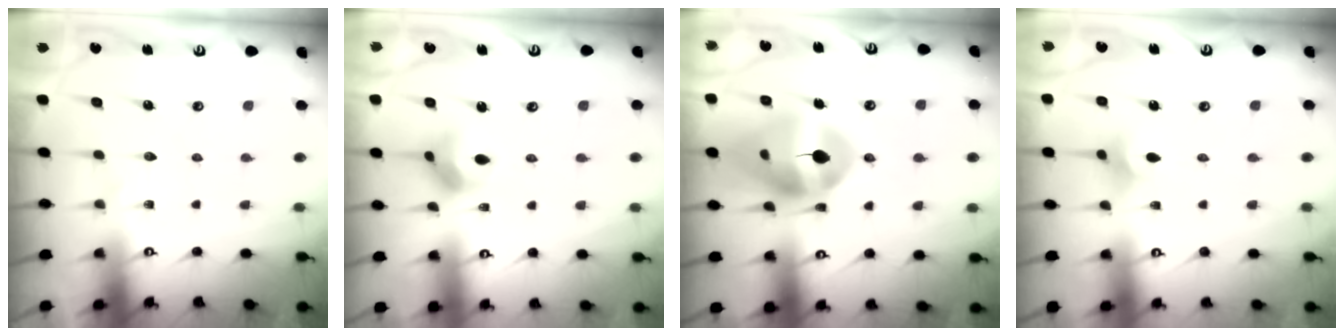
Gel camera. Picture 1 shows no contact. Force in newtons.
{"total": 6.9, "press": 6.9, "slide": 0.7}
{"total": 16.7, "press": 16.5, "slide": 2.0}
{"total": 3.0, "press": 2.9, "slide": 0.7}